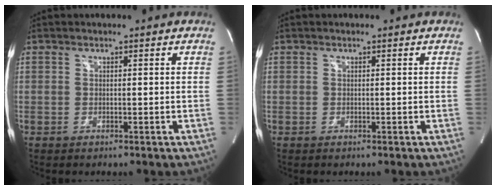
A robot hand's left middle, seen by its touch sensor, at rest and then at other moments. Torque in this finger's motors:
{"motor_torque": [0.11, -0.02, -0.03, 0.02]}